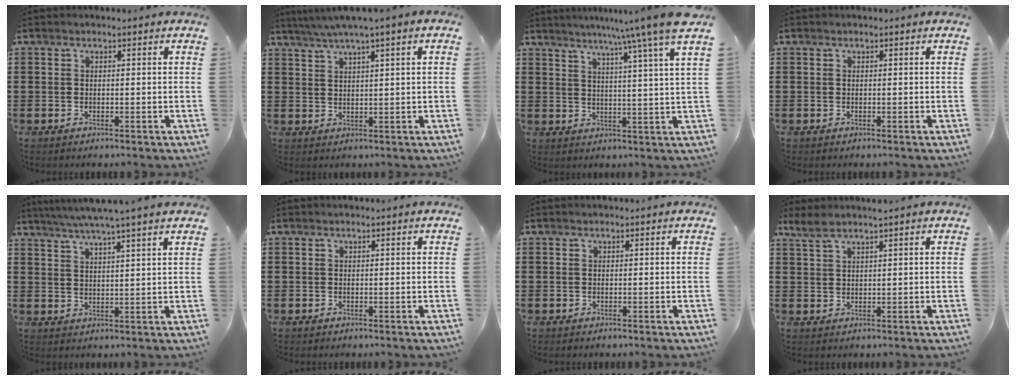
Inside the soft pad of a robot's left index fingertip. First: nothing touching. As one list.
[{"total": 3.2, "force": [2.1, -0.3, 2.4], "torque": [-0.050, -0.003, 0.037]}, {"total": 8.0, "force": [6.2, -1.5, 4.8], "torque": [-0.107, -0.030, 0.099]}, {"total": 0.0}, {"total": 4.7, "force": [3.9, -0.7, 2.5], "torque": [-0.060, -0.017, 0.067]}, {"total": 0.0}, {"total": 0.0}, {"total": 2.6, "force": [2.0, 0.1, 1.7], "torque": [-0.038, 0.001, 0.038]}]